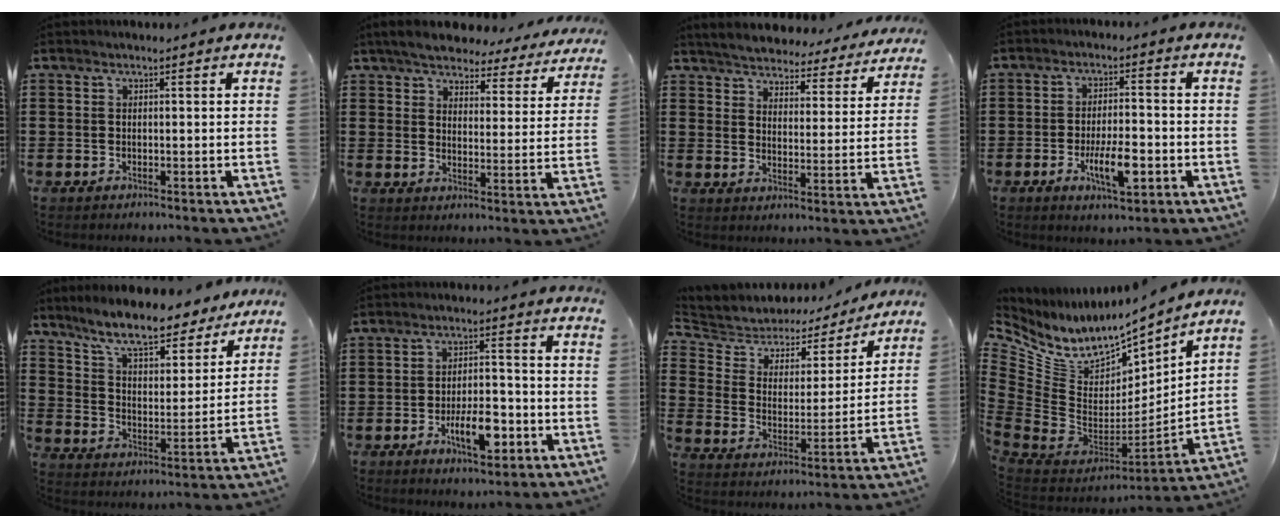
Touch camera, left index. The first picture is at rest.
{"total": 5.5, "force": [5.3, 0.8, 1.2], "torque": [-0.051, -0.028, 0.091]}
{"total": 4.5, "force": [4.5, 0.1, 0.1], "torque": [-0.030, -0.036, 0.074]}
{"total": 7.3, "force": [-2.5, 2.5, 6.4], "torque": [-0.122, -0.011, -0.048]}
{"total": 9.2, "force": [8.0, 1.2, 4.4], "torque": [-0.114, -0.038, 0.139]}
{"total": 7.7, "force": [-3.2, 3.2, 6.2], "torque": [-0.103, 0.001, -0.057]}
{"total": 4.2, "force": [3.3, 2.5, 0.6], "torque": [-0.041, -0.023, 0.049]}
{"total": 8.6, "force": [6.1, 4.7, 3.9], "torque": [-0.125, -0.060, 0.107]}